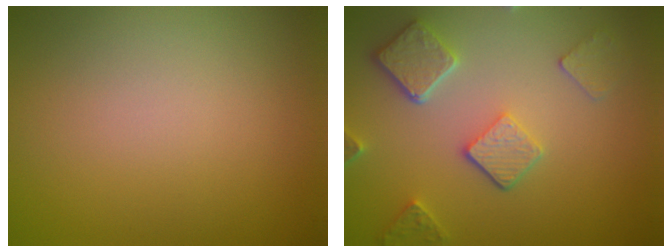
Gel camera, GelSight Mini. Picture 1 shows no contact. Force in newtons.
{"total": 4.9, "press": 3.8, "slide": 3.1}